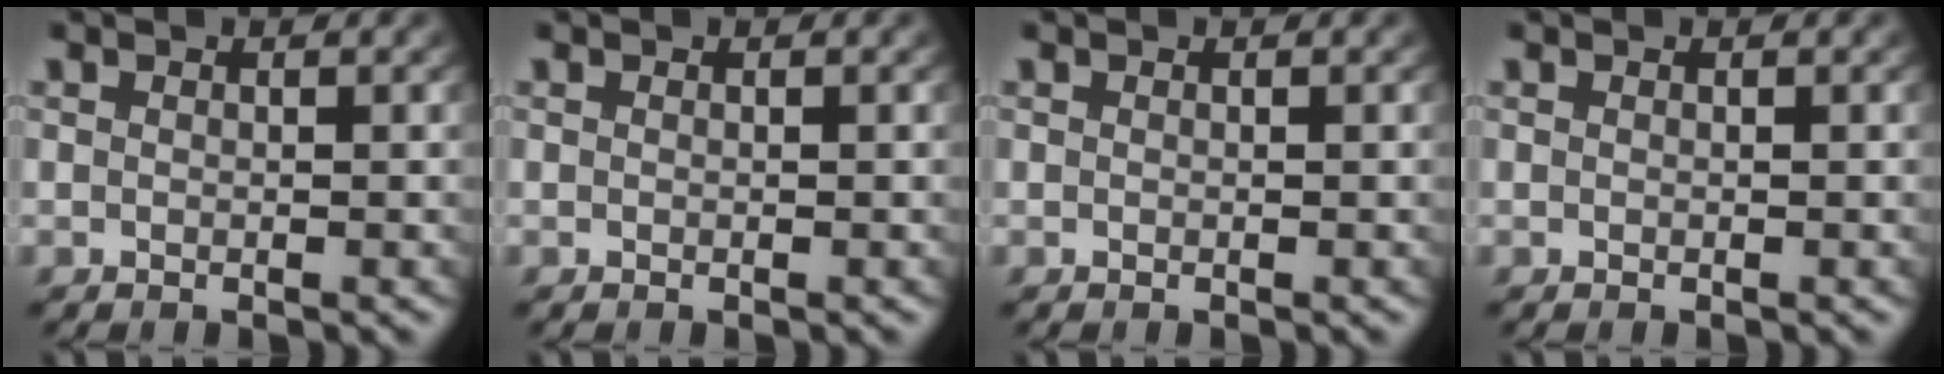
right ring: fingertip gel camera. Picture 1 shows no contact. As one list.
[{"total": 0.0}, {"total": 0.0}, {"total": 0.0}]